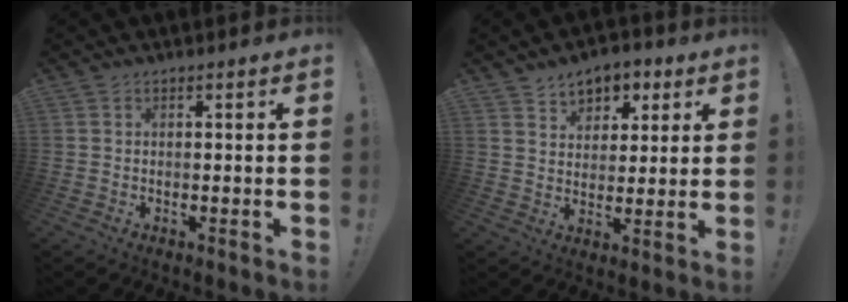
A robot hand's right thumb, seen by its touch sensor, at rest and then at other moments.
{"total": 7.3, "force": [4.2, 5.7, 1.7], "torque": [-0.015, -0.028, 0.078]}